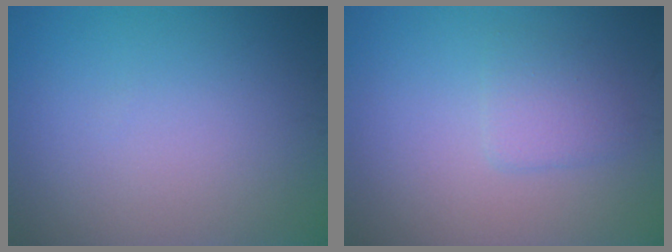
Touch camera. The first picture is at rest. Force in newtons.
{"total": 2.0, "press": 2.0, "slide": 0.2}